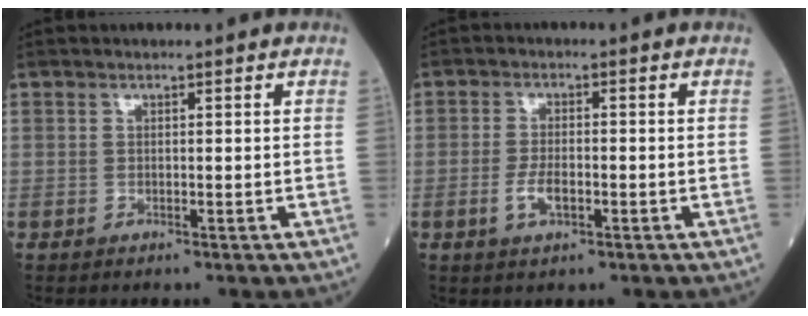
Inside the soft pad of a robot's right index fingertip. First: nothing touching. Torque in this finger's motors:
{"motor_torque": [0.50, -0.23, 0.17, 0.03]}